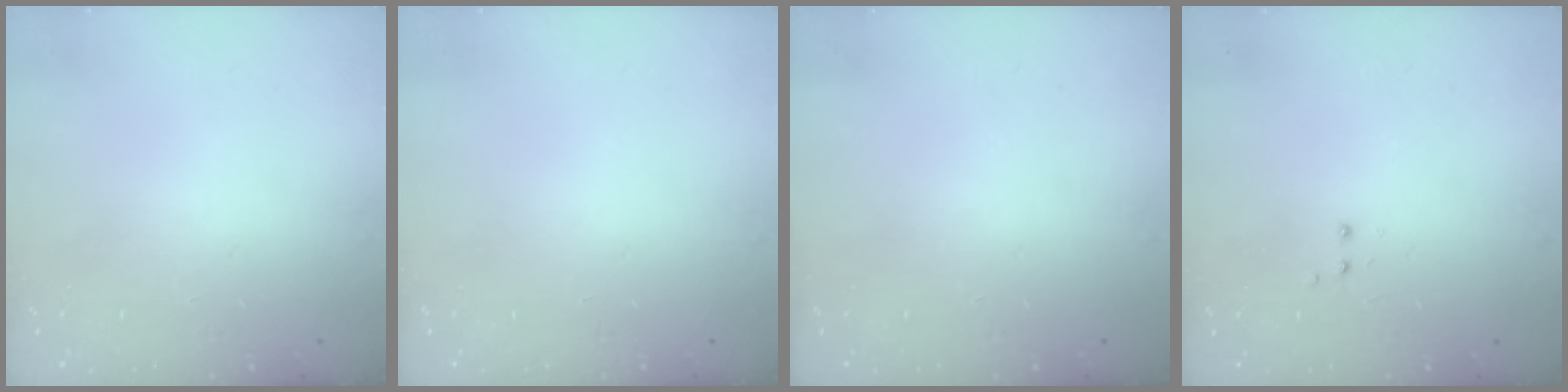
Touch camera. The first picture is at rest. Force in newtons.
{"total": 0.0}
{"total": 0.0}
{"total": 2.8, "press": 2.8, "slide": 0.6}